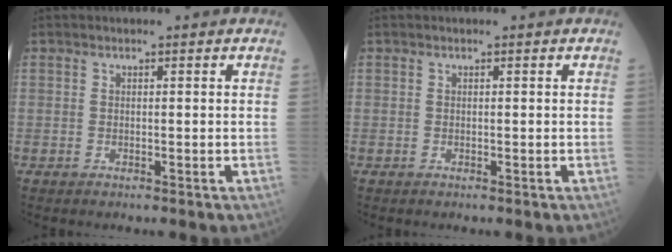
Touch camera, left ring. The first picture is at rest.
{"total": 0.0}